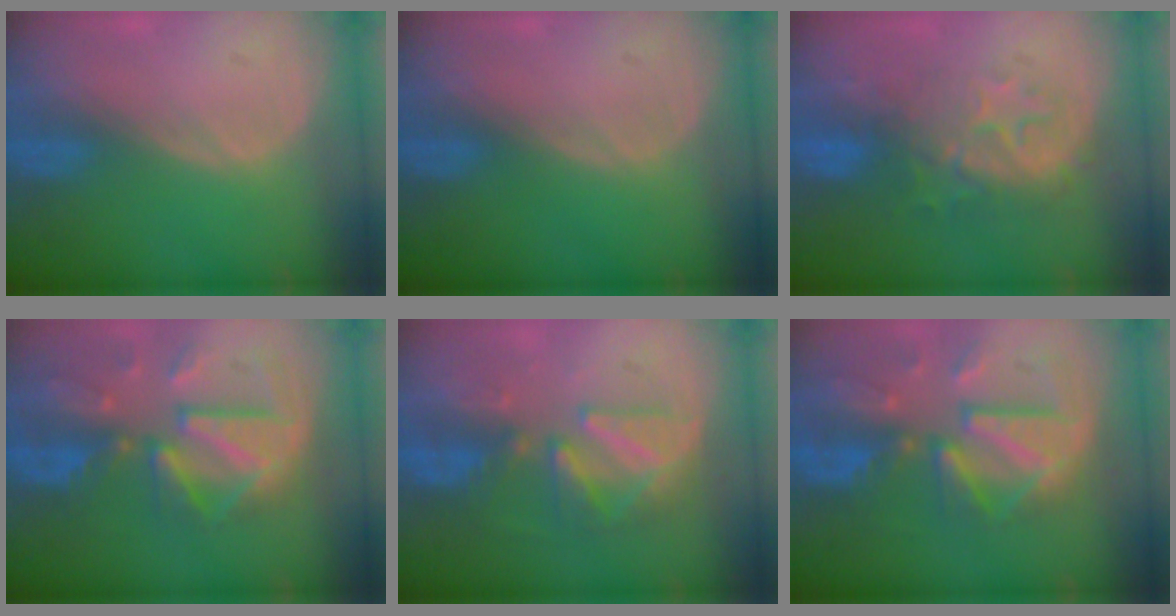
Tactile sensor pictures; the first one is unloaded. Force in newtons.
{"total": 0.0}
{"total": 8.3, "press": 8.2, "slide": 1.4}
{"total": 12.0, "press": 10.5, "slide": 5.9}
{"total": 8.1, "press": 7.9, "slide": 2.0}
{"total": 12.1, "press": 10.4, "slide": 6.2}